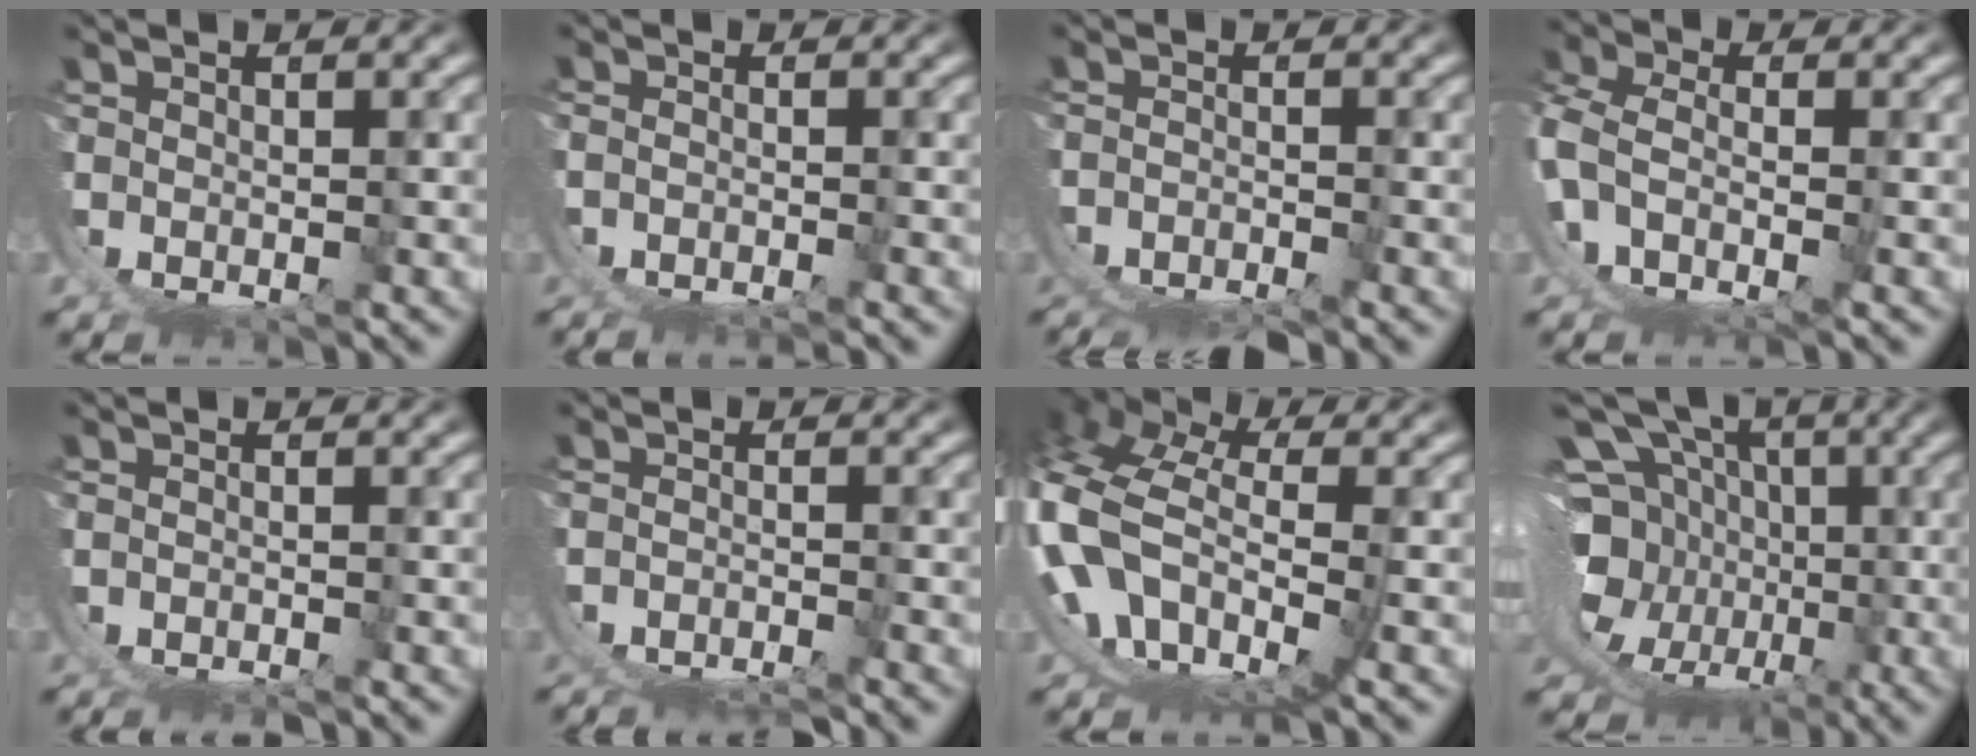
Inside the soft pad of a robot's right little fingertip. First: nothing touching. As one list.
[{"total": 3.8, "force": [-3.2, 1.6, 1.4], "torque": [-0.031, -0.011, -0.049]}, {"total": 5.9, "force": [-4.0, 3.3, 2.7], "torque": [-0.063, -0.030, -0.058]}, {"total": 4.5, "force": [-1.4, 2.1, 3.8], "torque": [-0.099, -0.030, -0.011]}, {"total": 3.7, "force": [-2.9, 2.1, 1.2], "torque": [-0.032, -0.013, -0.045]}, {"total": 6.8, "force": [-5.2, 3.6, 2.5], "torque": [-0.053, -0.028, -0.077]}, {"total": 12.1, "force": [-1.4, 9.3, 7.7], "torque": [-0.205, -0.053, -0.016]}, {"total": 13.4, "force": [0.1, 10.1, 8.8], "torque": [-0.164, -0.047, 0.008]}]